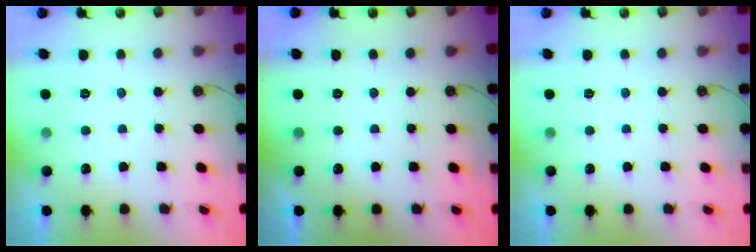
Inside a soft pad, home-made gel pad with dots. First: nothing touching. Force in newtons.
{"total": 0.0}
{"total": 0.0}